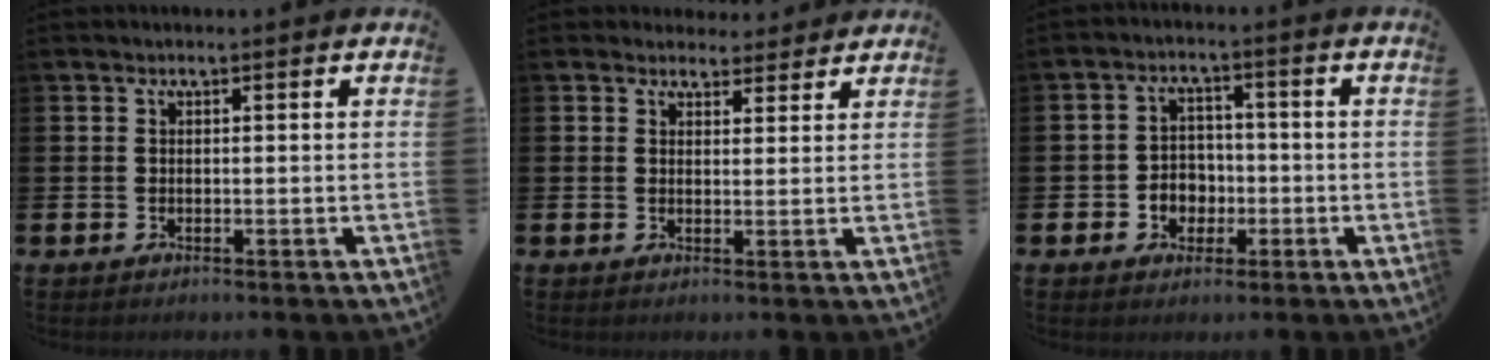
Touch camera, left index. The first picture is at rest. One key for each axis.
{"total": 3.2, "fx": 3.0, "fy": 1.3, "fz": -0.1, "tx": 0.008, "ty": -0.014, "tz": 0.052}
{"total": 3.7, "fx": -0.9, "fy": 3.4, "fz": 1.1, "tx": -0.018, "ty": -0.001, "tz": -0.026}